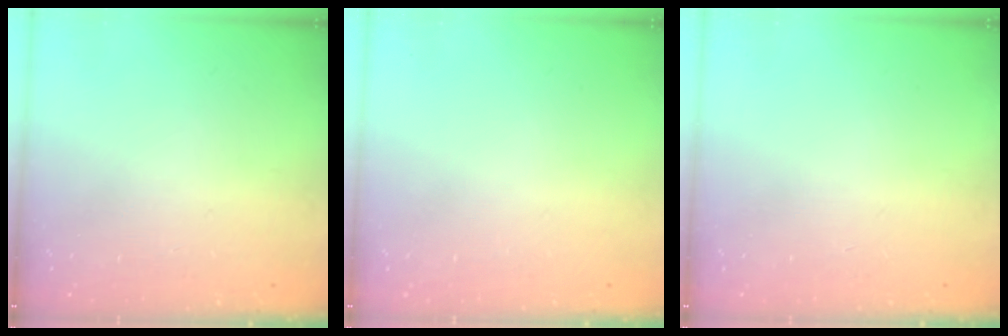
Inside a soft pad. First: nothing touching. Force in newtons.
{"total": 0.0}
{"total": 0.0}